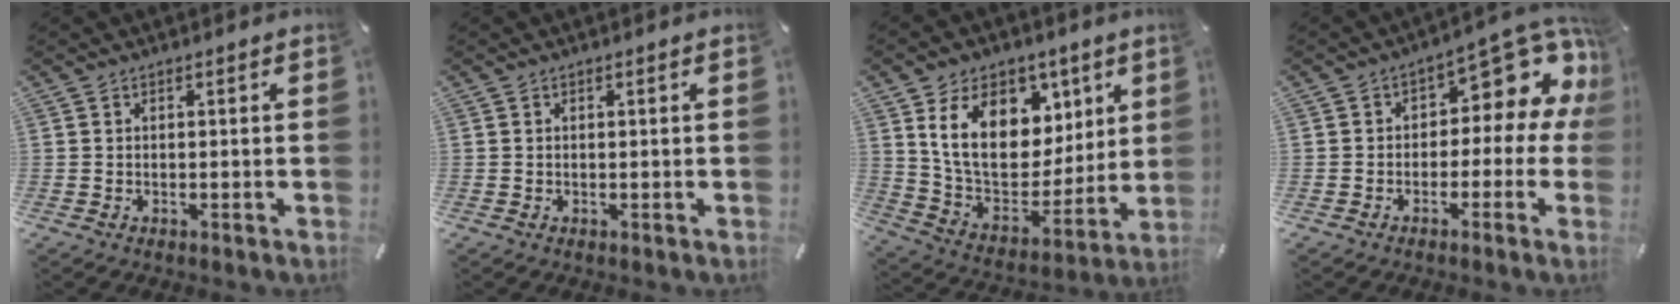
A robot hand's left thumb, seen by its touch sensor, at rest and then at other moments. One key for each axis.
{"total": 0.0}
{"total": 18.8, "fx": 7.9, "fy": 13.2, "fz": 10.8, "tx": -0.178, "ty": -0.034, "tz": 0.146}
{"total": 10.5, "fx": 5.3, "fy": 5.2, "fz": 7.4, "tx": -0.095, "ty": -0.048, "tz": 0.087}